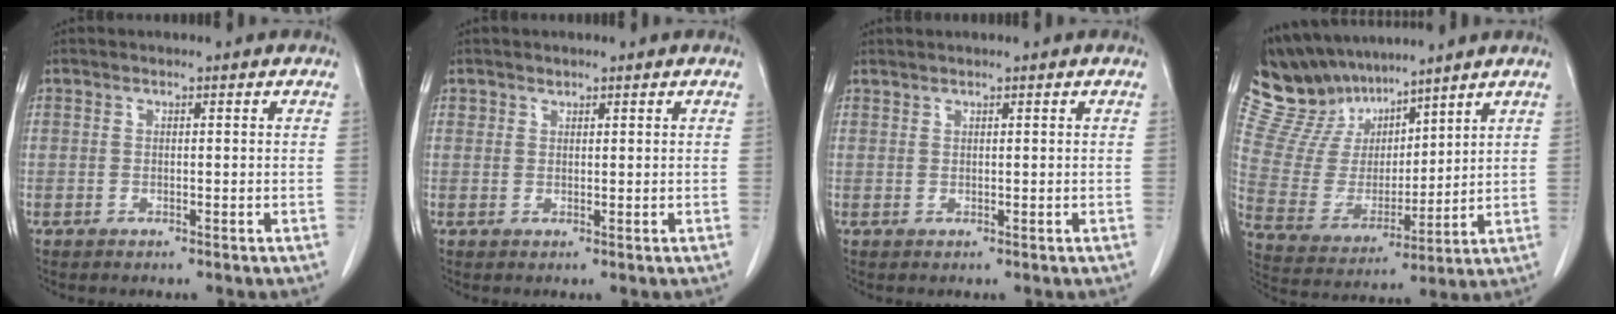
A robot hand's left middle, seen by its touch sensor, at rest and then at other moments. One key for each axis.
{"total": 0.8, "fx": 0.6, "fy": 0.5, "fz": 0.0, "tx": 0.005, "ty": -0.003, "tz": 0.008}
{"total": 0.8, "fx": 0.8, "fy": -0.1, "fz": 0.0, "tx": -0.004, "ty": 0.002, "tz": 0.020}
{"total": 13.5, "fx": 12.1, "fy": 4.9, "fz": 3.5, "tx": -0.089, "ty": 0.019, "tz": 0.245}